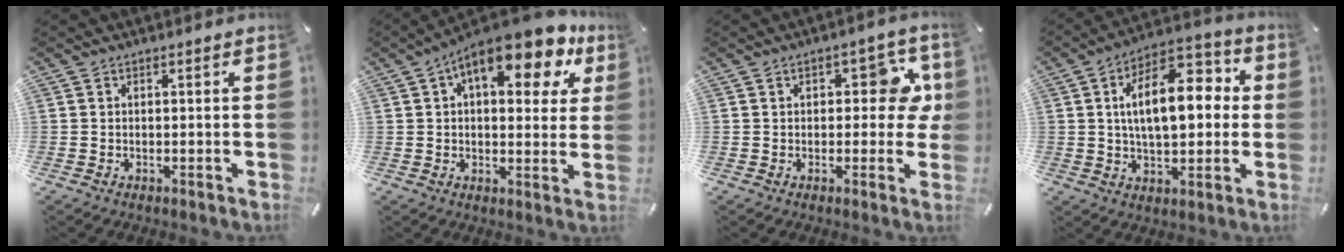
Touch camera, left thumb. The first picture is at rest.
{"total": 14.8, "force": [7.9, 6.4, 10.7], "torque": [-0.158, -0.035, 0.129]}
{"total": 9.0, "force": [1.8, 5.1, 7.2], "torque": [-0.089, -0.001, 0.025]}
{"total": 16.6, "force": [2.7, 9.1, 13.7], "torque": [-0.217, 0.001, 0.040]}